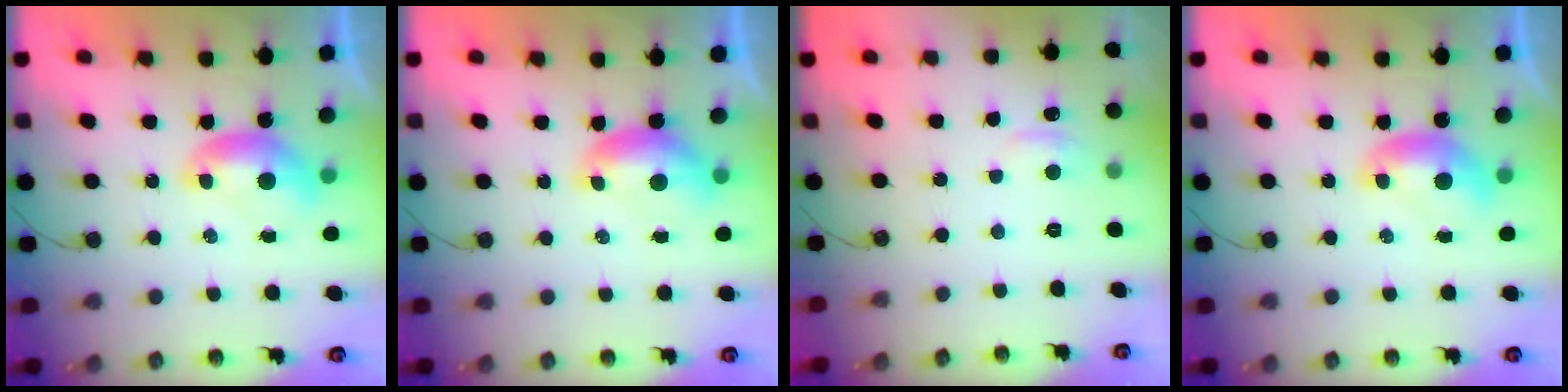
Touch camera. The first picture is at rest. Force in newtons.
{"total": 0.5, "press": 0.5, "slide": 0.2}
{"total": 2.1, "press": 2.0, "slide": 0.6}
{"total": 0.0}